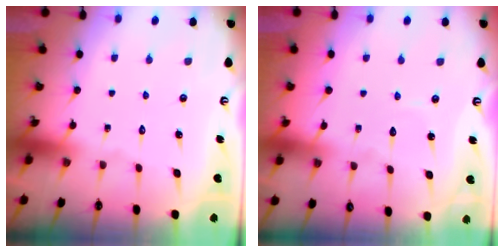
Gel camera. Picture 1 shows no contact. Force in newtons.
{"total": 3.5, "press": 3.5, "slide": 0.3}